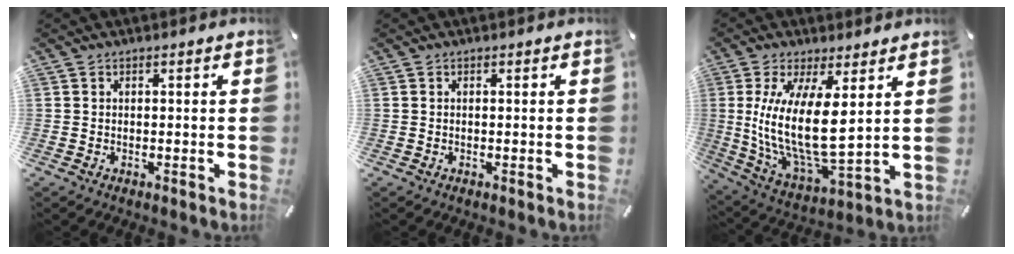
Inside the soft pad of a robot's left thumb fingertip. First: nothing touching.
{"total": 0.0}
{"total": 16.5, "force": [3.5, 6.4, 14.8], "torque": [-0.315, -0.031, 0.057]}